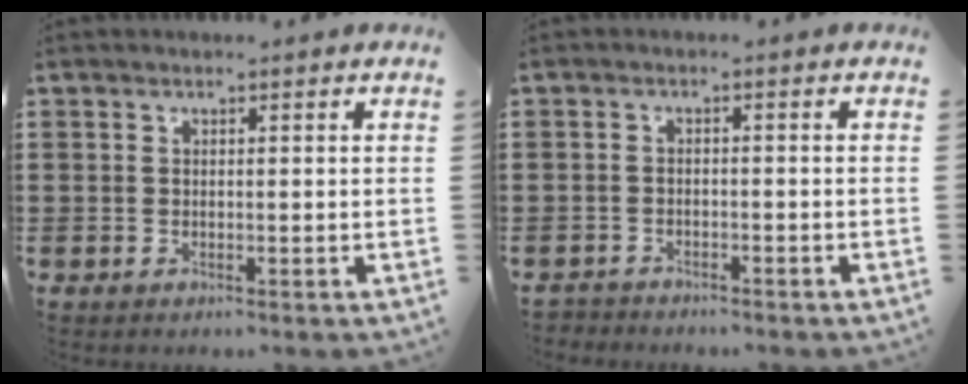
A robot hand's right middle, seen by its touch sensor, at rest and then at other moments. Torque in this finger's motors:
{"motor_torque": [0.17, 0.12, -0.03, -0.01]}